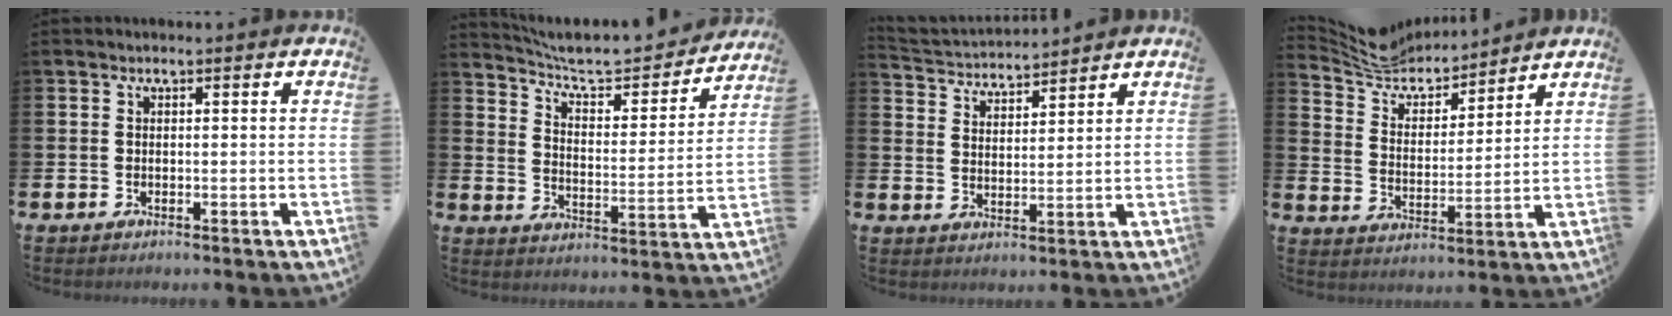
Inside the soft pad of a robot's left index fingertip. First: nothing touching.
{"total": 7.3, "force": [6.6, 1.8, 2.4], "torque": [-0.076, -0.047, 0.110]}
{"total": 3.6, "force": [3.5, 0.8, -0.4], "torque": [-0.010, -0.028, 0.060]}
{"total": 7.4, "force": [7.0, 2.0, 1.0], "torque": [-0.064, -0.049, 0.126]}